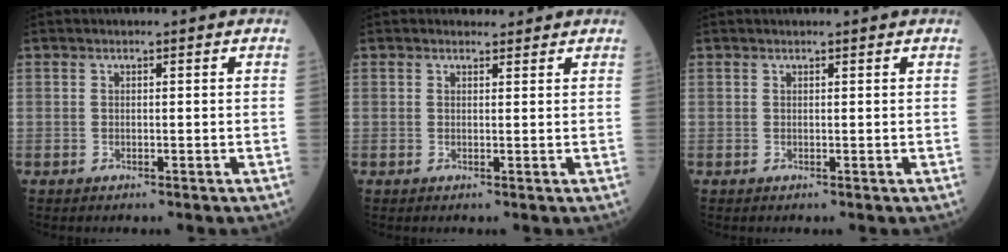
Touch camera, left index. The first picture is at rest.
{"total": 1.3, "force": [1.2, 0.5, -0.1], "torque": [-0.006, 0.002, 0.018]}
{"total": 0.9, "force": [0.8, 0.0, 0.3], "torque": [-0.007, 0.006, 0.014]}